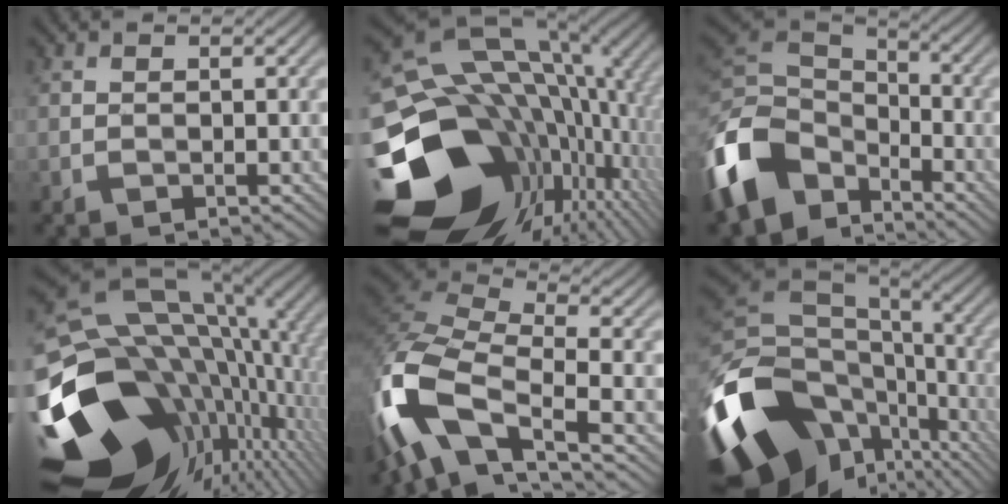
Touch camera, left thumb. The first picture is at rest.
{"total": 21.3, "force": [-4.3, 16.3, 13.0], "torque": [-0.276, -0.021, -0.040]}
{"total": 13.1, "force": [-6.6, 9.1, 6.7], "torque": [-0.191, -0.010, -0.131]}
{"total": 21.0, "force": [-4.1, 14.8, 14.3], "torque": [-0.312, -0.015, -0.049]}
{"total": 15.2, "force": [-7.2, 7.4, 11.1], "torque": [-0.282, -0.012, -0.150]}
{"total": 20.3, "force": [-8.8, 13.6, 12.3], "torque": [-0.285, -0.026, -0.136]}